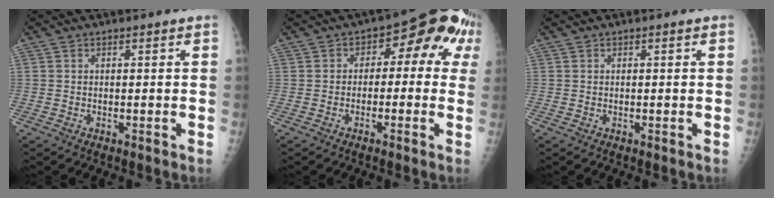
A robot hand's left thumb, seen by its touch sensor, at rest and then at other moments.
{"total": 10.2, "force": [1.2, 6.5, 7.8], "torque": [-0.048, 0.040, 0.003]}
{"total": 0.0}